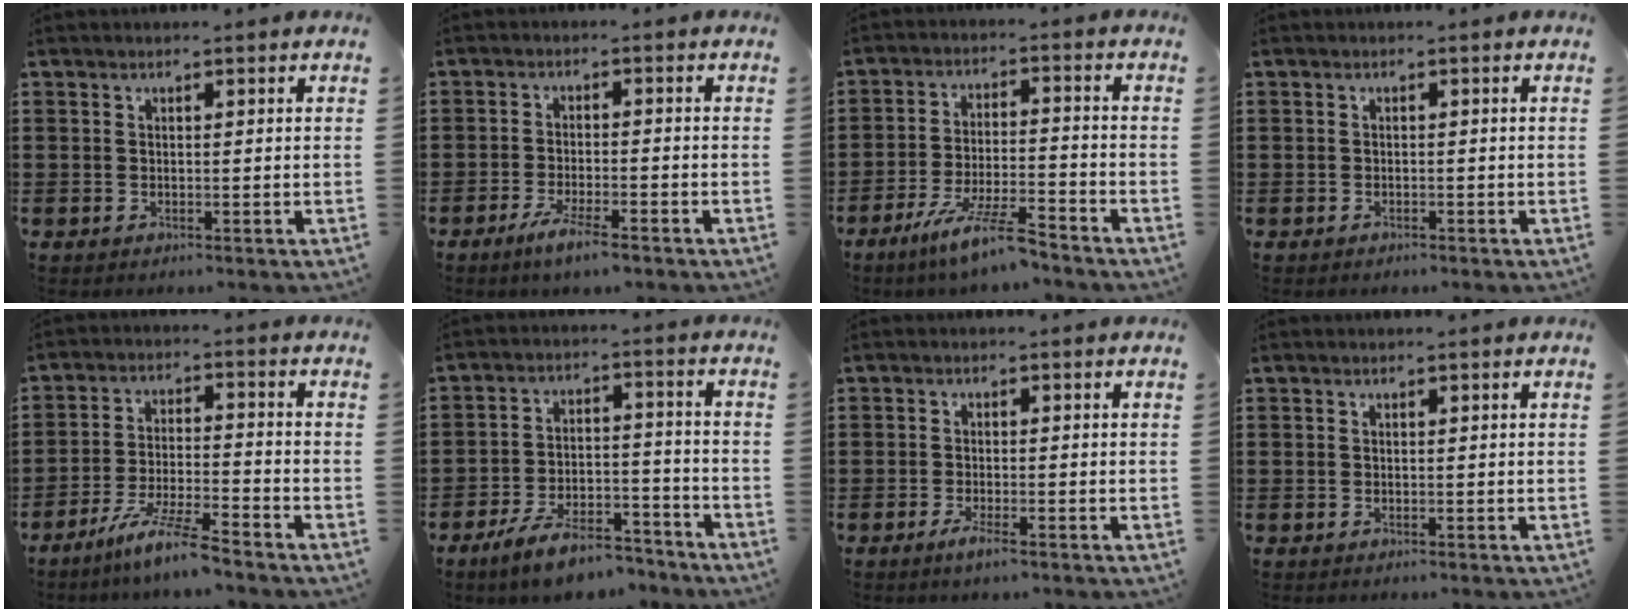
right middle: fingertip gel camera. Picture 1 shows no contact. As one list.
[{"total": 4.2, "force": [-2.9, 0.3, 3.0], "torque": [-0.062, -0.005, -0.053]}, {"total": 8.2, "force": [-6.2, 0.4, 5.3], "torque": [-0.116, -0.010, -0.120]}, {"total": 0.6, "force": [-0.5, 0.3, 0.0], "torque": [-0.001, 0.002, -0.012]}, {"total": 7.6, "force": [-6.3, -0.3, 4.2], "torque": [-0.093, -0.014, -0.123]}, {"total": 8.6, "force": [-7.2, 2.0, 4.2], "torque": [-0.076, 0.016, -0.136]}, {"total": 2.1, "force": [-1.2, 0.2, 1.7], "torque": [-0.029, -0.003, -0.022]}, {"total": 0.0}]